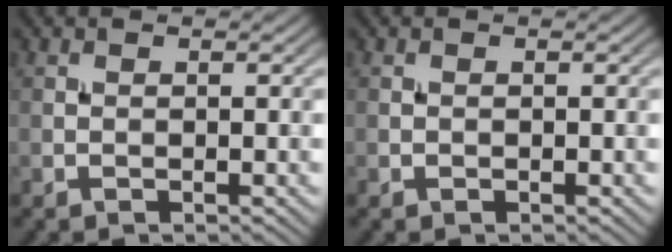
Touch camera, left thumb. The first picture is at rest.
{"total": 0.0}